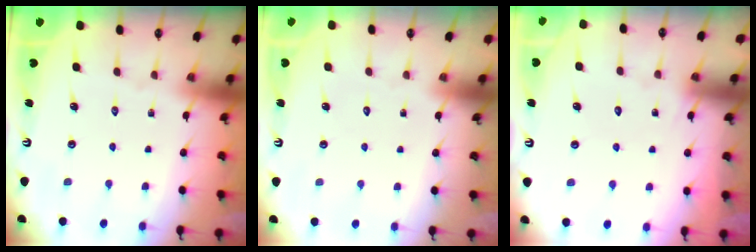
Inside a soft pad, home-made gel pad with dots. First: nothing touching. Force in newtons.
{"total": 1.6, "press": 1.6, "slide": 0.0}
{"total": 5.3, "press": 5.3, "slide": 0.3}